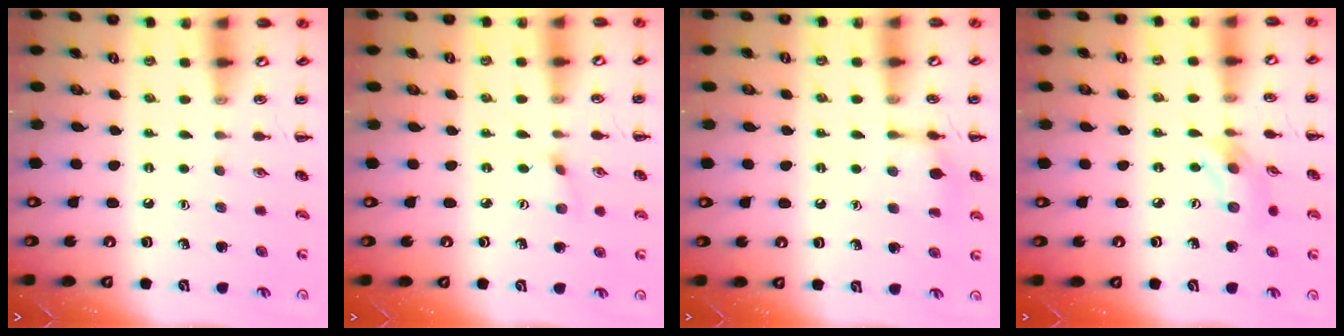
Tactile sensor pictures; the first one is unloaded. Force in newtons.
{"total": 2.5, "press": 2.4, "slide": 0.9}
{"total": 8.1, "press": 8.1, "slide": 0.7}
{"total": 6.2, "press": 6.2, "slide": 0.7}